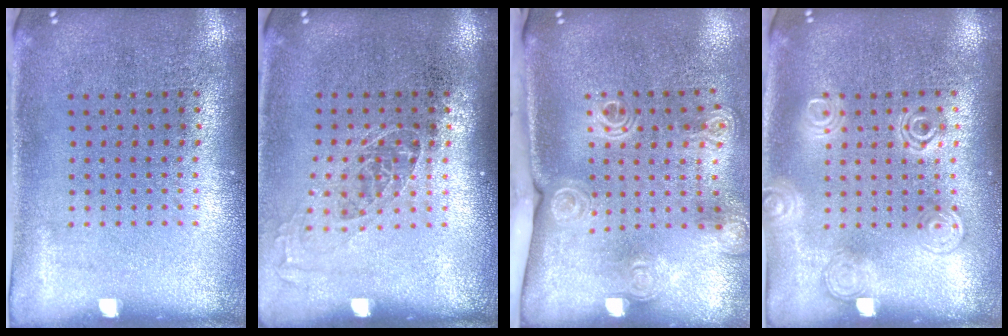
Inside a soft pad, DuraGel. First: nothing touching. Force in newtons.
{"total": 1.1, "press": 0.9, "slide": 0.5}
{"total": 2.1, "press": 1.6, "slide": 1.3}
{"total": 1.2, "press": 1.2, "slide": 0.0}